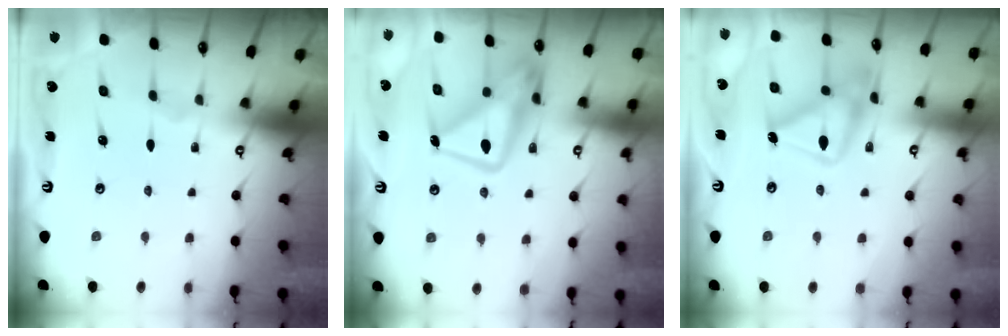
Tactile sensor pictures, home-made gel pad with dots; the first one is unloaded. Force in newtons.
{"total": 15.0, "press": 14.9, "slide": 1.5}
{"total": 15.7, "press": 15.6, "slide": 1.0}